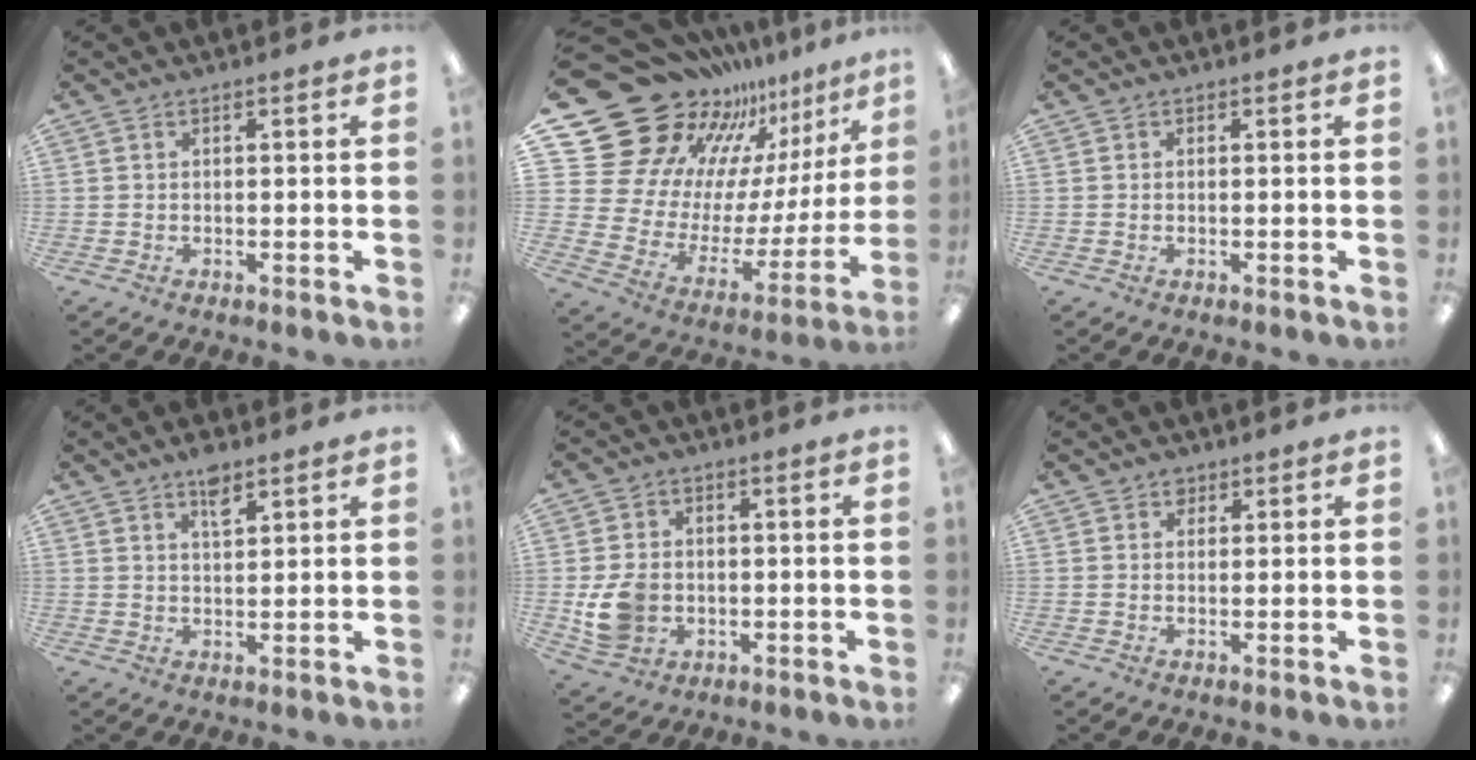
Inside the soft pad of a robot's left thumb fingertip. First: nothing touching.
{"total": 23.3, "force": [17.2, 13.7, 7.7], "torque": [-0.124, -0.158, 0.346]}
{"total": 0.0}
{"total": 4.5, "force": [3.2, 1.6, 2.7], "torque": [-0.037, -0.014, 0.053]}
{"total": 8.4, "force": [-1.2, 7.1, 4.3], "torque": [-0.086, 0.010, -0.018]}
{"total": 1.7, "force": [1.1, 1.3, 0.4], "torque": [0.007, -0.005, 0.018]}